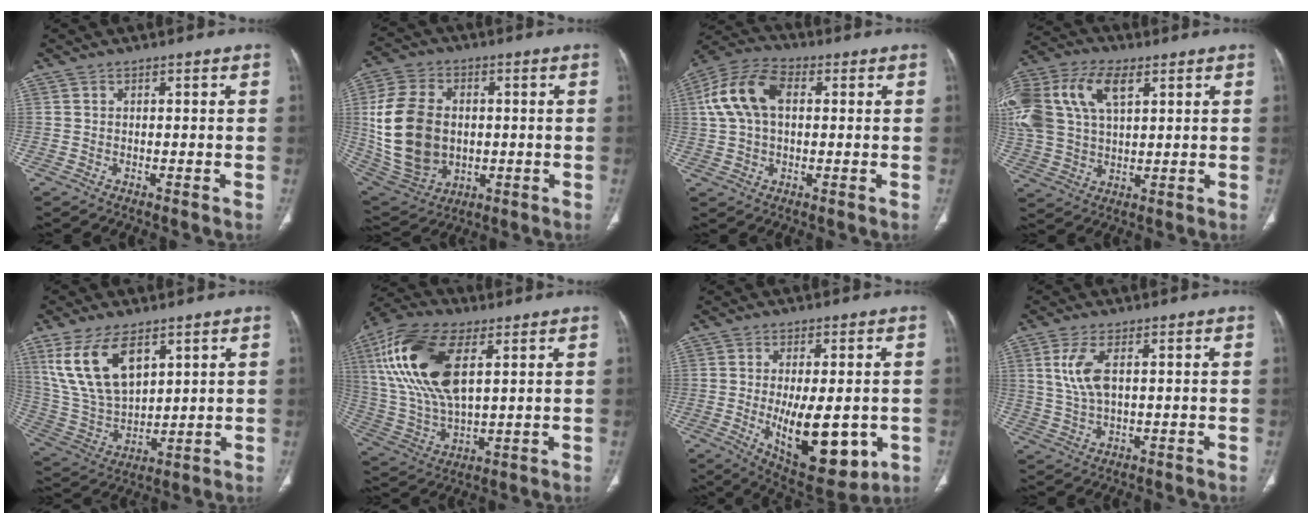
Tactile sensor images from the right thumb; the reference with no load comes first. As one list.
[{"total": 19.0, "force": [0.6, 13.8, 13.0], "torque": [-0.244, 0.000, 0.031]}, {"total": 12.0, "force": [2.3, 7.4, 9.1], "torque": [-0.188, 0.029, 0.038]}, {"total": 23.5, "force": [8.4, 14.3, 16.6], "torque": [-0.405, 0.038, 0.159]}, {"total": 15.7, "force": [7.8, 8.2, 10.9], "torque": [-0.203, -0.028, 0.170]}, {"total": 20.5, "force": [6.8, 9.9, 16.6], "torque": [-0.344, -0.008, 0.129]}, {"total": 16.3, "force": [-3.2, 7.0, 14.4], "torque": [-0.202, -0.022, -0.025]}, {"total": 6.3, "force": [1.8, 2.6, 5.4], "torque": [-0.129, -0.003, 0.042]}]